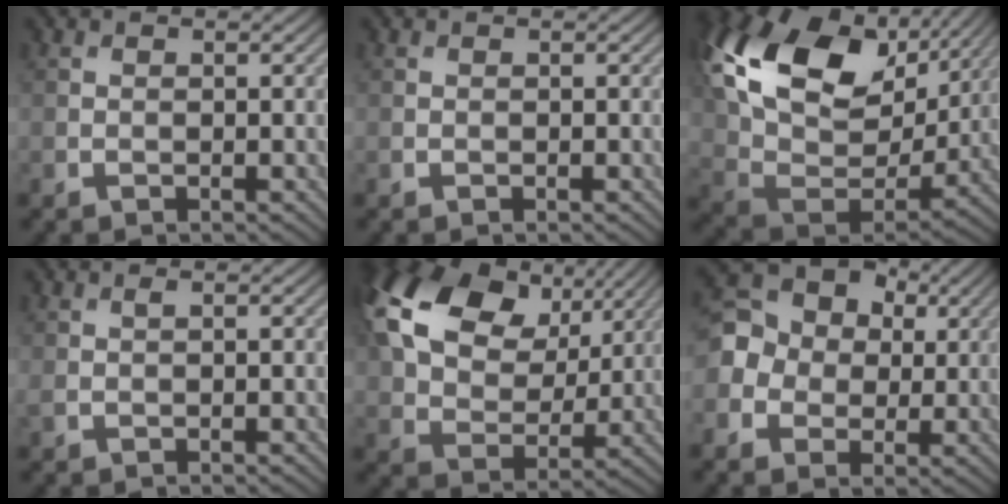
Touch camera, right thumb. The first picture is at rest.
{"total": 0.0}
{"total": 18.7, "force": [8.3, 11.5, 12.3], "torque": [-0.293, 0.019, 0.162]}
{"total": 0.9, "force": [0.3, 0.2, 0.8], "torque": [-0.021, 0.003, 0.007]}
{"total": 16.7, "force": [7.0, 10.9, 10.6], "torque": [-0.229, 0.025, 0.117]}
{"total": 10.4, "force": [1.1, 9.1, 4.9], "torque": [-0.138, 0.025, -0.007]}